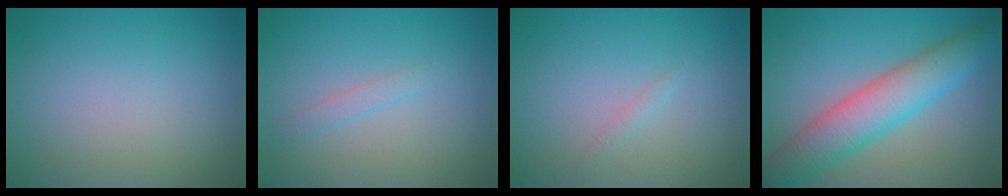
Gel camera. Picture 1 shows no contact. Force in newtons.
{"total": 1.0, "press": 1.0, "slide": 0.1}
{"total": 0.6, "press": 0.6, "slide": 0.1}
{"total": 6.8, "press": 6.8, "slide": 0.3}